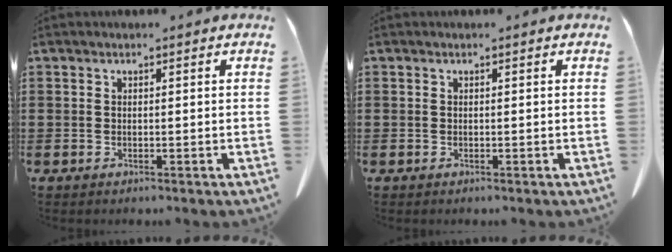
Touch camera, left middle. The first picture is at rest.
{"total": 0.0}